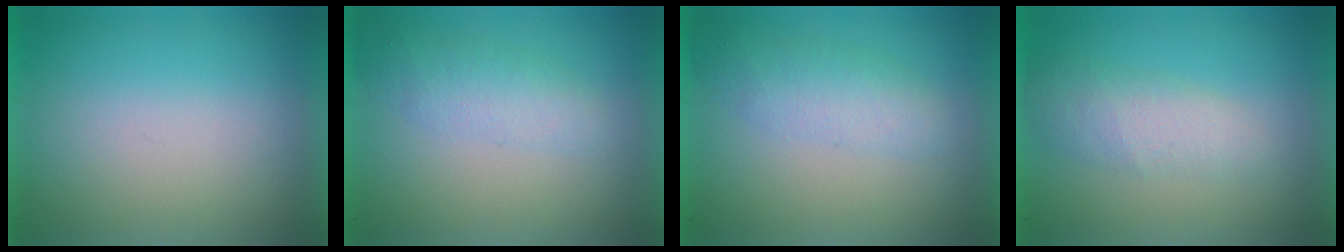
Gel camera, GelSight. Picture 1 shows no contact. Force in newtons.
{"total": 2.1}
{"total": 2.3}
{"total": 2.3}